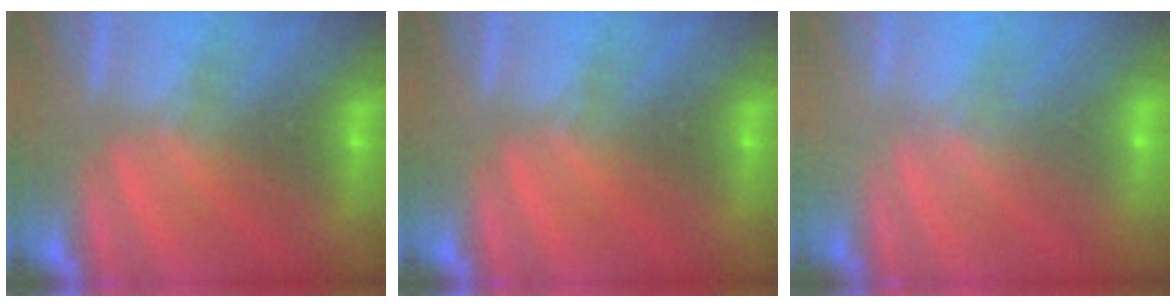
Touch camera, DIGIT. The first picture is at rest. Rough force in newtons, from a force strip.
{"total": 0.0}
{"total": 1.7}